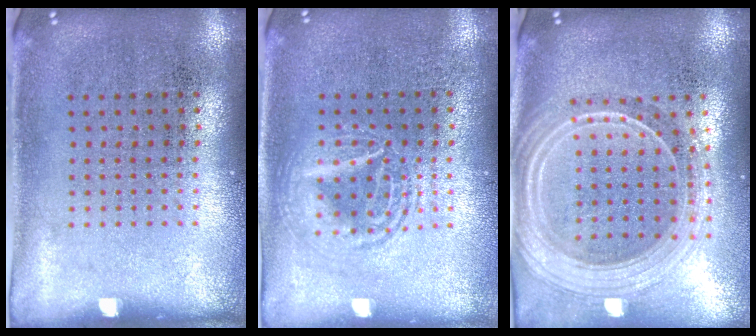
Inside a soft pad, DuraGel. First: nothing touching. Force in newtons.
{"total": 2.8, "press": 2.8, "slide": 0.3}
{"total": 2.6, "press": 2.2, "slide": 1.4}